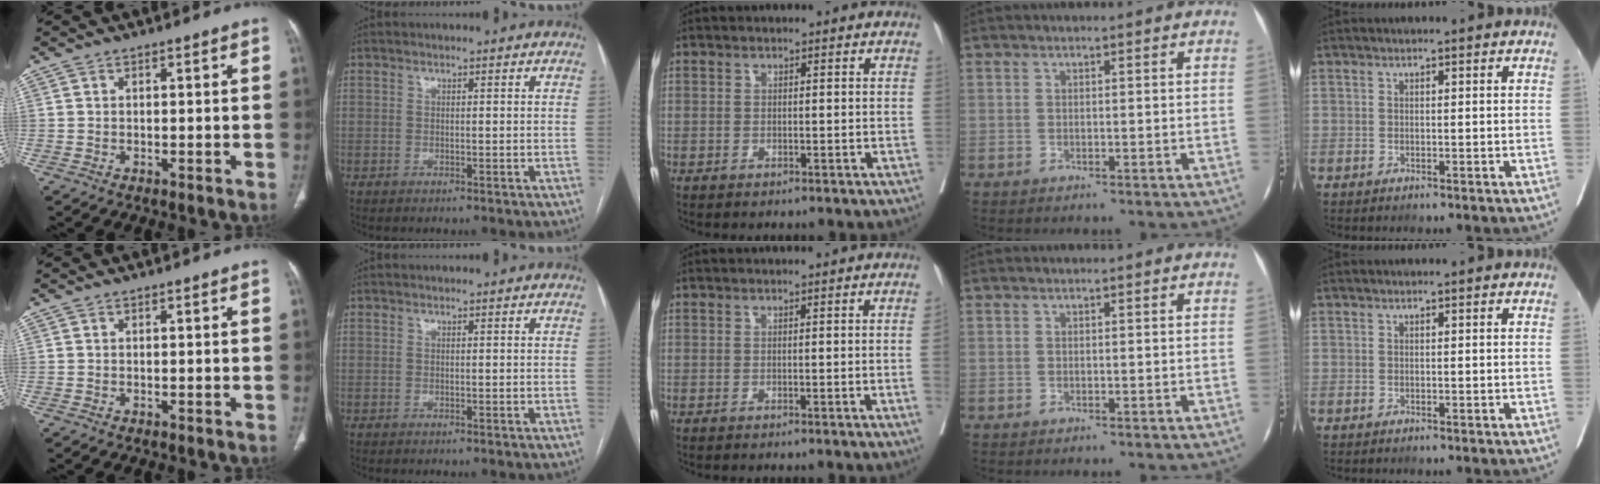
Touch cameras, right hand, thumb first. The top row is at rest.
{"middle": {"total": 1.9, "force": [-0.2, -0.5, 1.8], "torque": [-0.029, 0.001, 0.001]}}